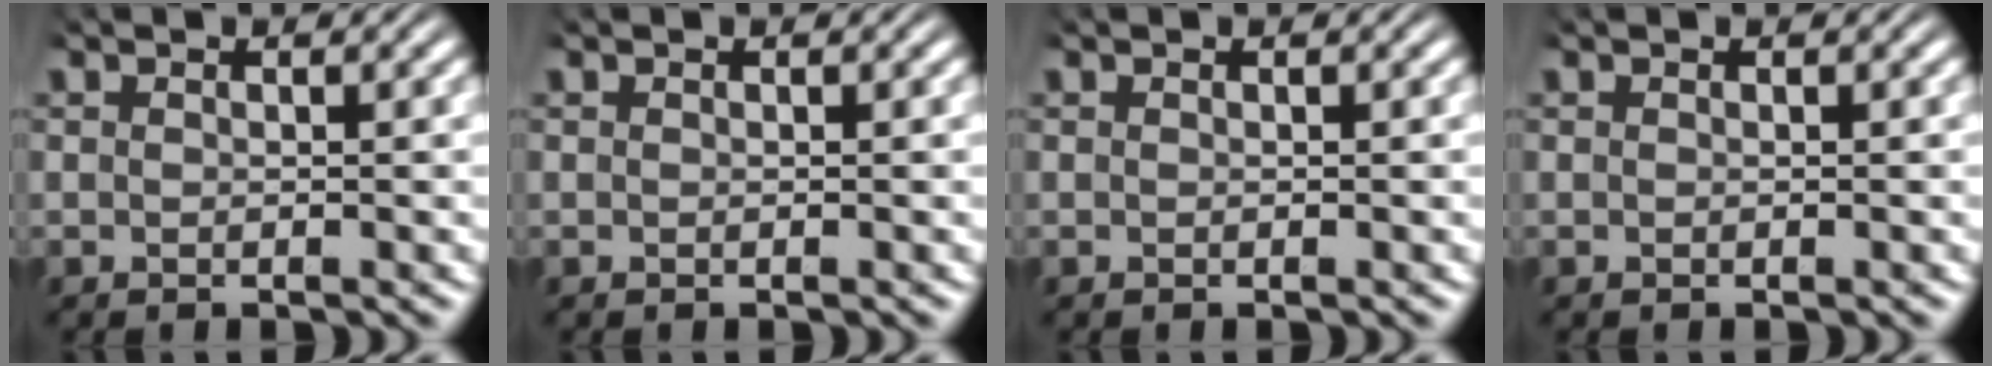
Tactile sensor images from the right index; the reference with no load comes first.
{"total": 0.0}
{"total": 0.0}
{"total": 0.0}